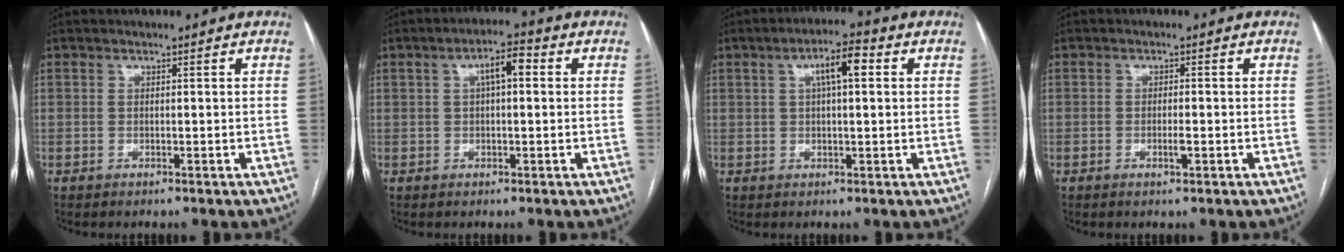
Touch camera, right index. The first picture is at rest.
{"total": 4.7, "force": [1.1, 1.3, 4.4], "torque": [-0.076, 0.022, 0.017]}
{"total": 5.7, "force": [1.7, 1.3, 5.3], "torque": [-0.094, 0.019, 0.026]}
{"total": 1.8, "force": [-0.6, 0.4, 1.7], "torque": [-0.031, -0.002, -0.009]}